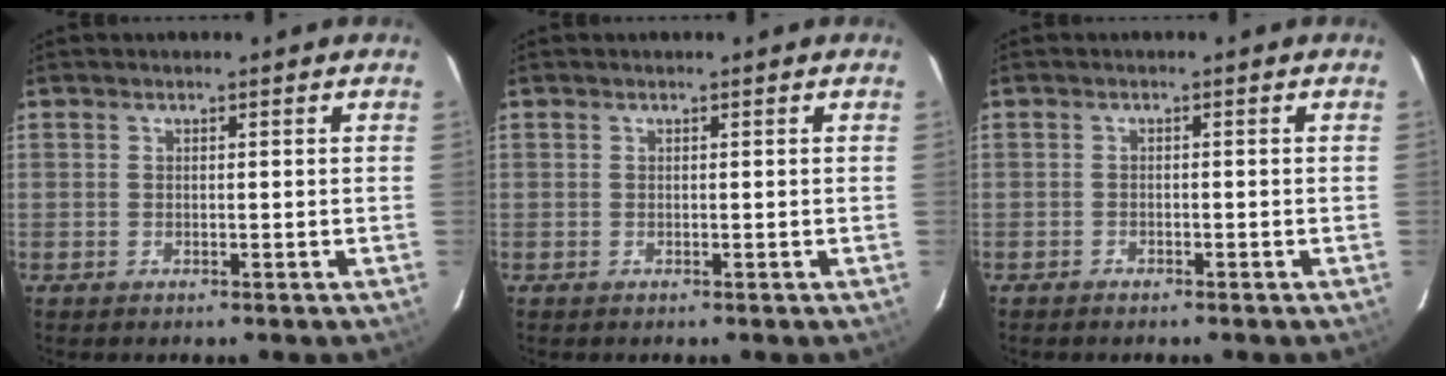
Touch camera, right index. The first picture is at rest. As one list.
[{"total": 0.0}, {"total": 1.0, "force": [-1.0, 0.3, 0.0], "torque": [-0.005, 0.003, -0.018]}]